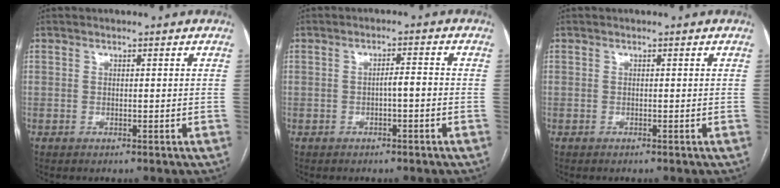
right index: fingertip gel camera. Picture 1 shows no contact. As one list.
[{"total": 2.2, "force": [-0.7, 0.4, 2.1], "torque": [-0.031, 0.005, -0.011]}, {"total": 0.0}]